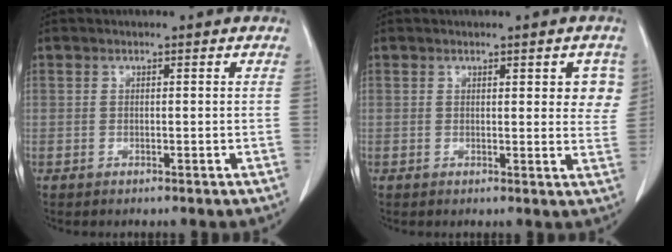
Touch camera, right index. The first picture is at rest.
{"total": 4.7, "force": [1.7, 1.6, 4.1], "torque": [-0.037, -0.002, 0.016]}